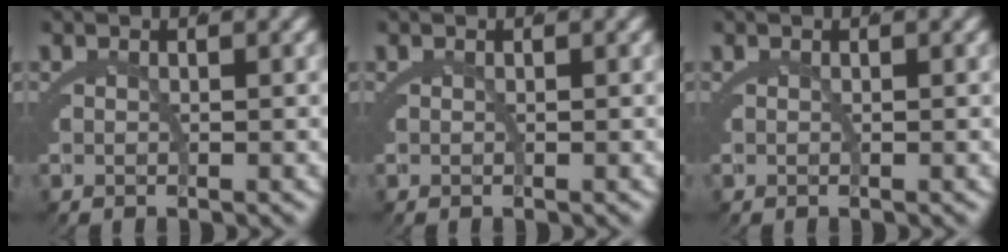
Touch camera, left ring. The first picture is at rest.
{"total": 0.0}
{"total": 0.0}